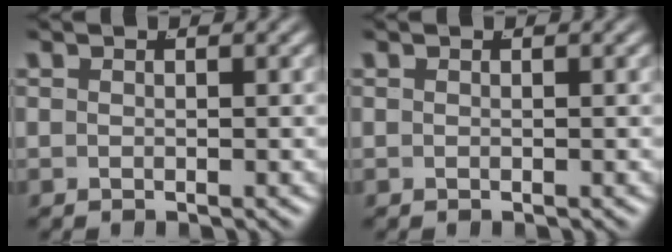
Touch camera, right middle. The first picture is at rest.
{"total": 0.0}